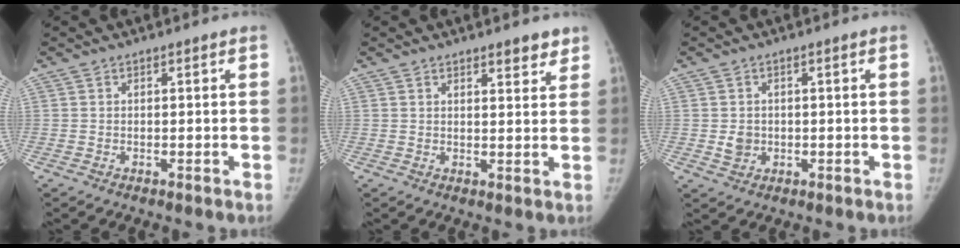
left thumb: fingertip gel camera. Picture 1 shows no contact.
{"total": 3.2, "force": [2.5, 1.0, 1.7], "torque": [-0.008, -0.017, 0.032]}
{"total": 2.5, "force": [-0.1, 2.1, 1.3], "torque": [-0.010, 0.003, 0.004]}